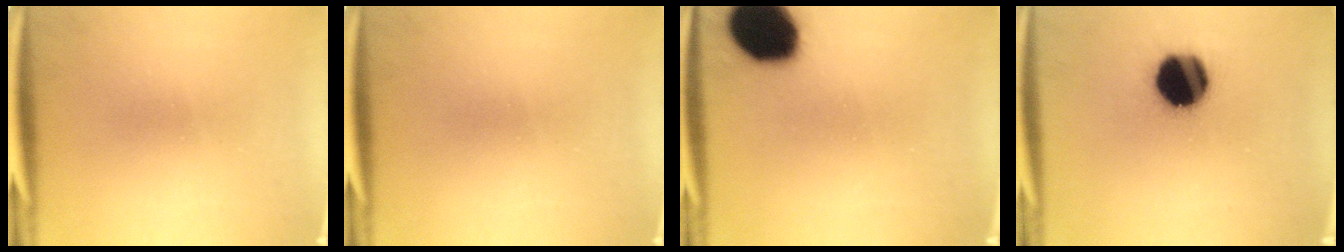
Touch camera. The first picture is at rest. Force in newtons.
{"total": 0.0}
{"total": 17.9}
{"total": 17.1}